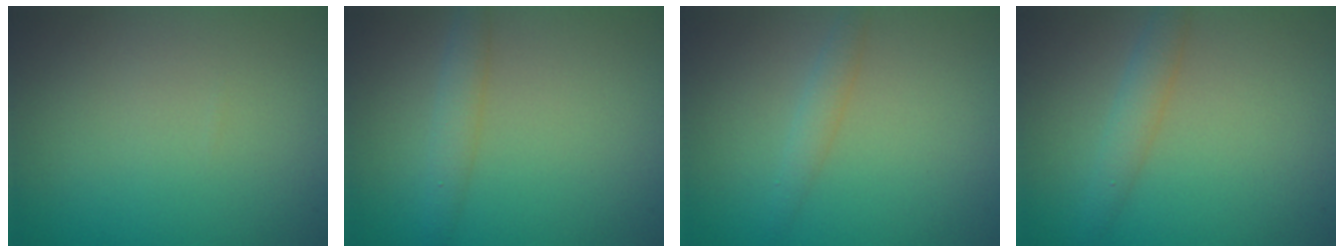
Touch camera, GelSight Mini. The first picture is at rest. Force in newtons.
{"total": 1.8, "press": 1.8, "slide": 0.1}
{"total": 1.4, "press": 1.4, "slide": 0.1}
{"total": 1.9, "press": 1.9, "slide": 0.1}